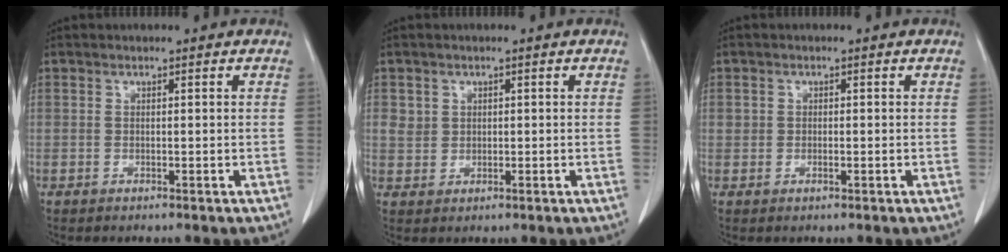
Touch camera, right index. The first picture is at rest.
{"total": 2.4, "force": [0.8, 2.2, 0.6], "torque": [-0.006, 0.006, 0.020]}
{"total": 1.1, "force": [-0.1, 0.8, 0.7], "torque": [-0.013, 0.003, 0.001]}